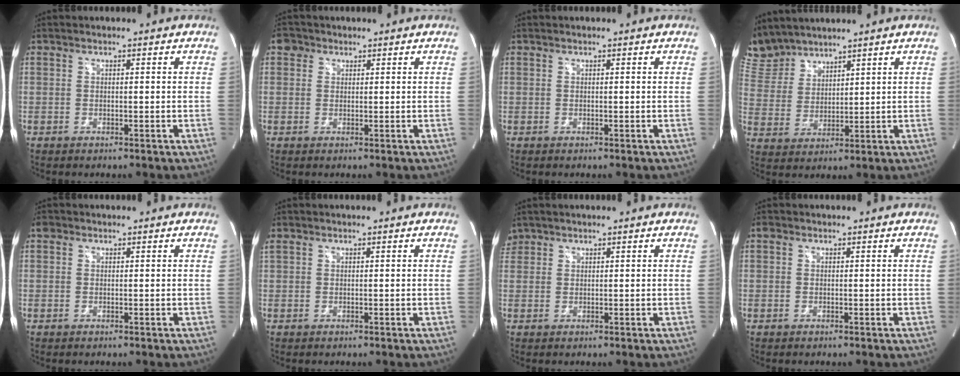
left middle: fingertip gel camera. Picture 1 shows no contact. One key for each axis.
{"total": 2.1, "fx": 1.2, "fy": 1.7, "fz": 0.4, "tx": -0.004, "ty": 0.010, "tz": 0.016}
{"total": 0.0}
{"total": 7.8, "fx": 7.5, "fy": 2.0, "fz": 0.3, "tx": -0.019, "ty": 0.012, "tz": 0.170}
{"total": 0.9, "fx": 0.6, "fy": 0.6, "fz": 0.2, "tx": -0.003, "ty": 0.009, "tz": 0.008}
{"total": 0.8, "fx": 0.6, "fy": 0.5, "fz": 0.3, "tx": -0.020, "ty": 0.019, "tz": 0.019}
{"total": 2.0, "fx": 1.6, "fy": 1.2, "fz": -0.1, "tx": 0.003, "ty": 0.014, "tz": 0.032}
{"total": 0.5, "fx": 0.4, "fy": 0.3, "fz": 0.2, "tx": -0.007, "ty": 0.009, "tz": 0.005}